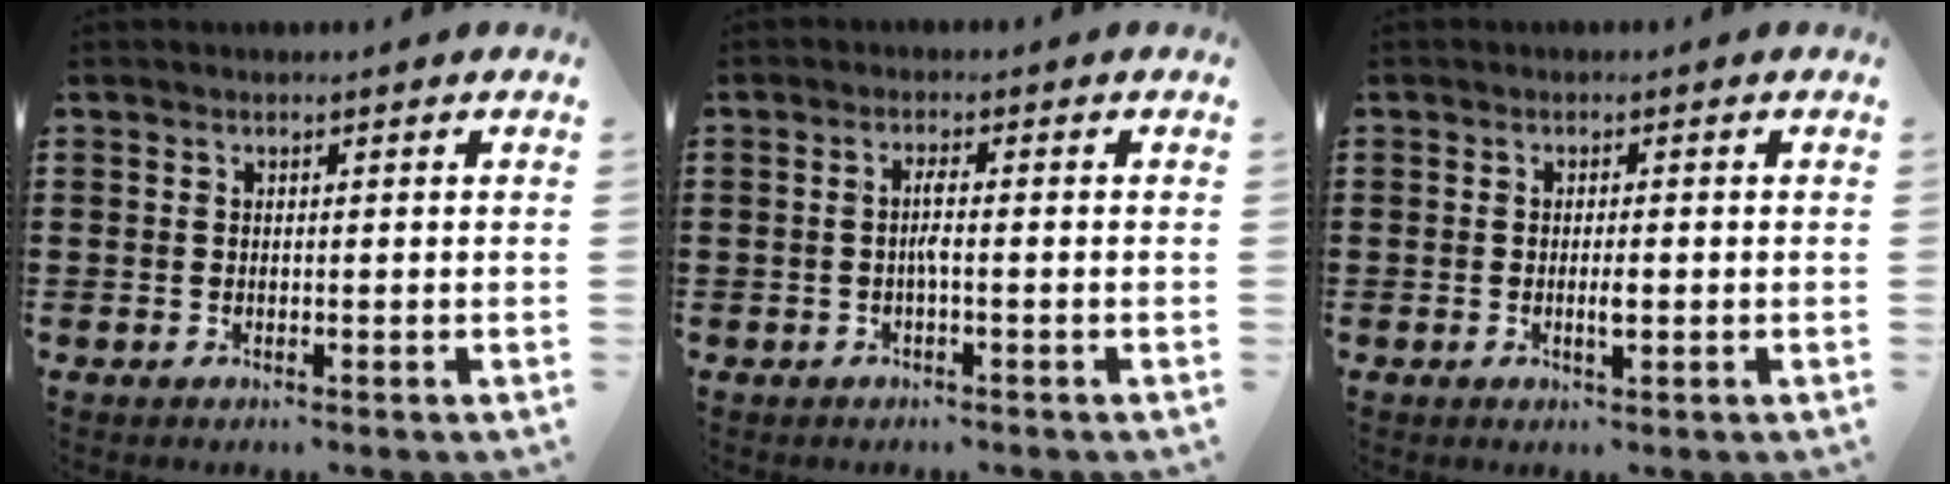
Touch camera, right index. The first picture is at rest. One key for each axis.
{"total": 2.2, "fx": -0.5, "fy": 0.1, "fz": 2.1, "tx": -0.048, "ty": -0.003, "tz": -0.013}
{"total": 1.9, "fx": -0.4, "fy": 0.4, "fz": 1.8, "tx": -0.033, "ty": 0.001, "tz": -0.007}